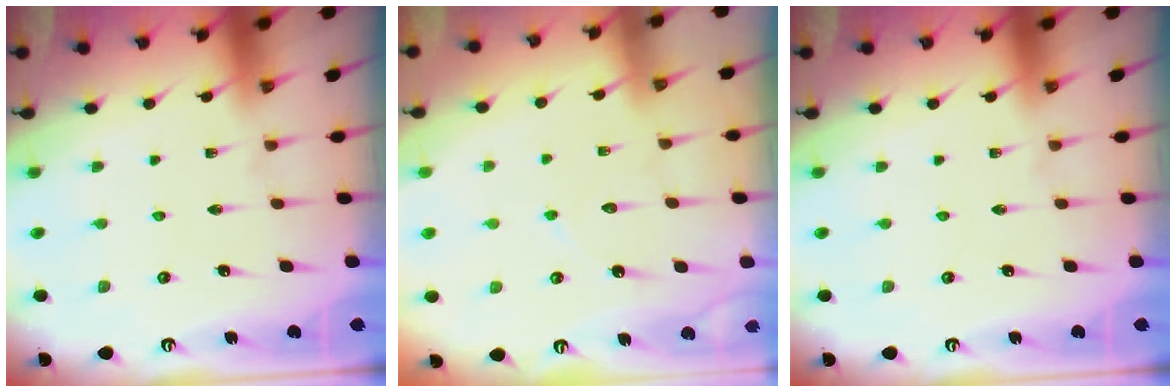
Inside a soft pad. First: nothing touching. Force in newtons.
{"total": 4.3, "press": 4.3, "slide": 0.4}
{"total": 0.0}